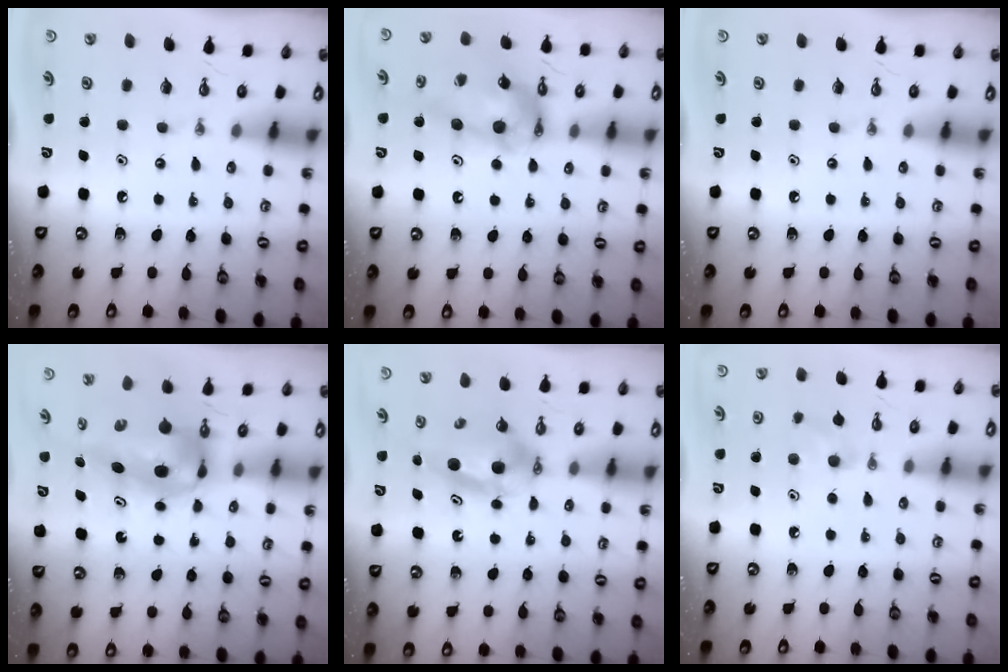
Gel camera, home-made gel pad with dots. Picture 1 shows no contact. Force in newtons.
{"total": 15.1, "press": 15.0, "slide": 1.4}
{"total": 0.0}
{"total": 8.0, "press": 7.4, "slide": 2.9}
{"total": 6.4, "press": 6.1, "slide": 1.9}
{"total": 8.2, "press": 7.5, "slide": 3.1}